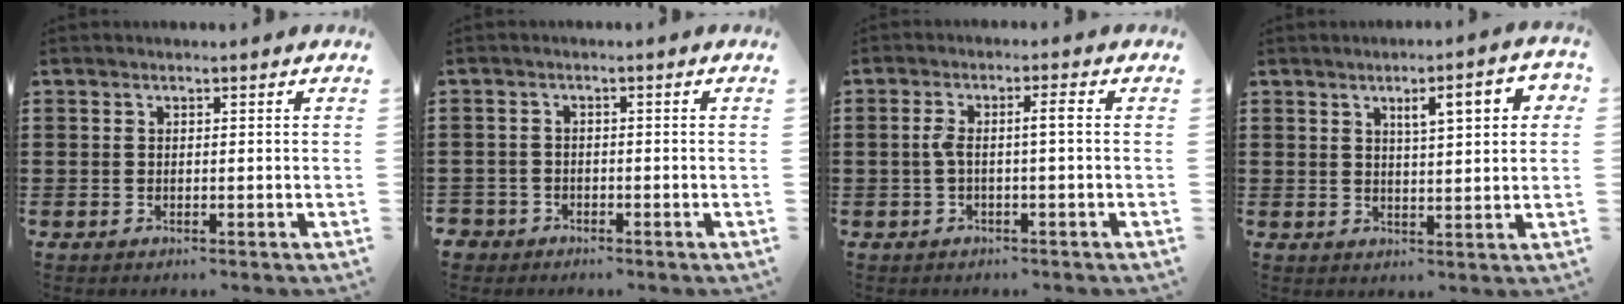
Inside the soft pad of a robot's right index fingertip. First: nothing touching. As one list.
[{"total": 1.9, "force": [-1.6, 1.0, -0.1], "torque": [-0.004, 0.001, -0.039]}, {"total": 3.2, "force": [-0.3, 0.1, 3.1], "torque": [-0.066, -0.002, -0.013]}, {"total": 5.6, "force": [2.1, 1.1, 5.0], "torque": [-0.084, -0.002, 0.029]}]